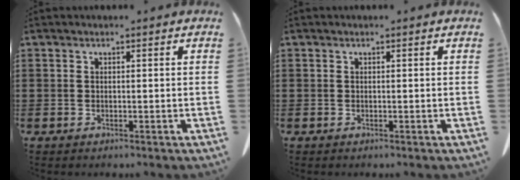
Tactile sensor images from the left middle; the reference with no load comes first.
{"total": 0.0}